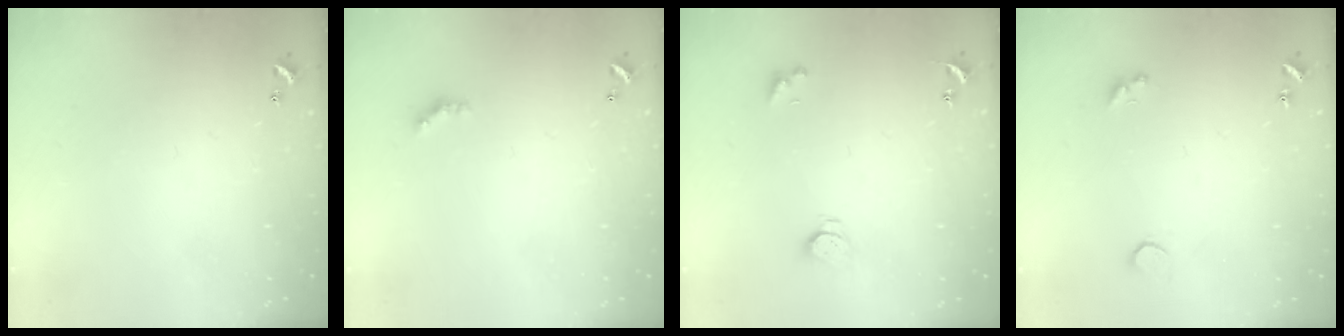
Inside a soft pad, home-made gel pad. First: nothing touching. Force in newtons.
{"total": 1.6, "press": 1.6, "slide": 0.4}
{"total": 2.7, "press": 2.7, "slide": 0.3}
{"total": 2.6, "press": 2.2, "slide": 1.2}